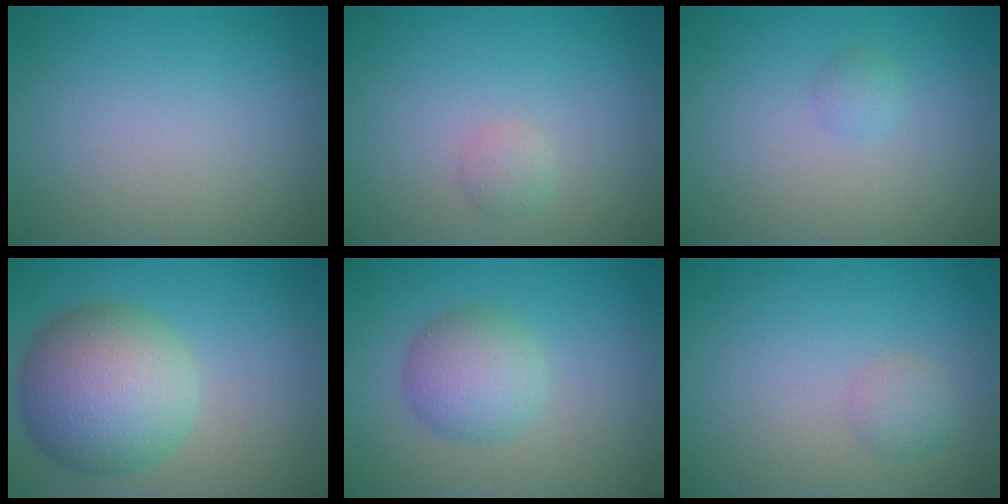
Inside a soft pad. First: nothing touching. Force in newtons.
{"total": 1.0, "press": 1.0, "slide": 0.0}
{"total": 0.8, "press": 0.8, "slide": 0.0}
{"total": 9.4, "press": 9.4, "slide": 0.2}
{"total": 3.9, "press": 3.9, "slide": 0.1}
{"total": 1.4, "press": 1.4, "slide": 0.1}